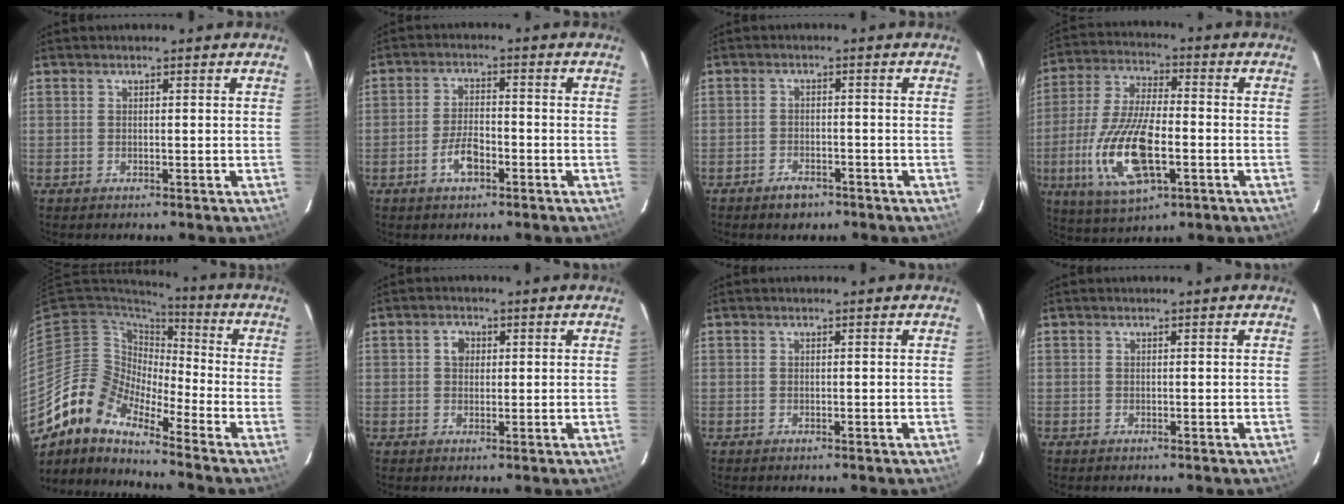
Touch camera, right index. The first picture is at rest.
{"total": 5.3, "force": [-2.7, 2.3, 3.9], "torque": [-0.083, 0.004, -0.048]}
{"total": 4.0, "force": [-2.9, 2.4, 1.5], "torque": [-0.036, 0.007, -0.043]}
{"total": 16.9, "force": [-4.9, 6.6, 14.8], "torque": [-0.316, -0.014, -0.088]}
{"total": 11.4, "force": [-9.8, 4.1, 4.1], "torque": [-0.065, 0.005, -0.205]}
{"total": 2.4, "force": [0.5, 2.1, 1.1], "torque": [-0.015, 0.010, 0.007]}
{"total": 0.0}
{"total": 0.0}